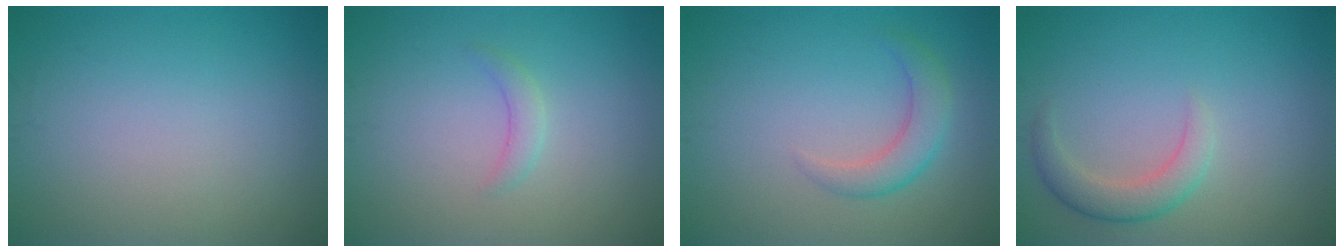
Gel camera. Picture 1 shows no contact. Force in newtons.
{"total": 1.2, "press": 1.2, "slide": 0.2}
{"total": 2.8, "press": 2.8, "slide": 0.1}
{"total": 2.8, "press": 2.8, "slide": 0.1}